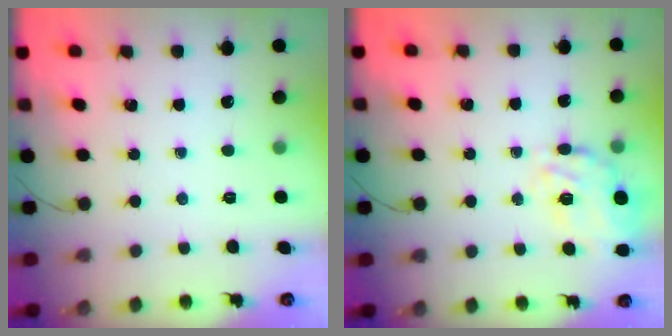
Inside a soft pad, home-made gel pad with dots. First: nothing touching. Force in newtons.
{"total": 12.5, "press": 12.0, "slide": 3.4}